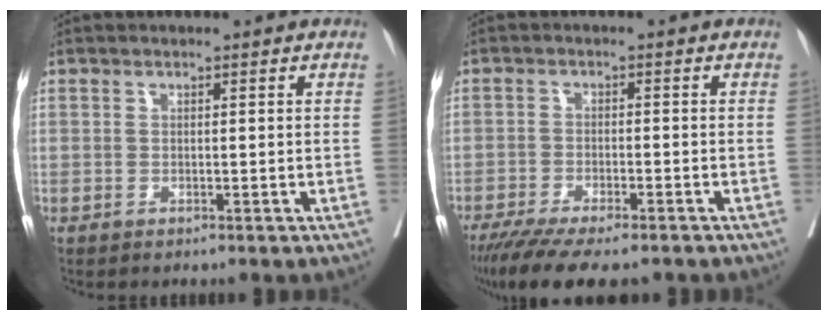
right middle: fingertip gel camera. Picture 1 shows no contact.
{"total": 12.4, "force": [-10.0, 2.6, 6.9], "torque": [-0.118, -0.023, -0.155]}